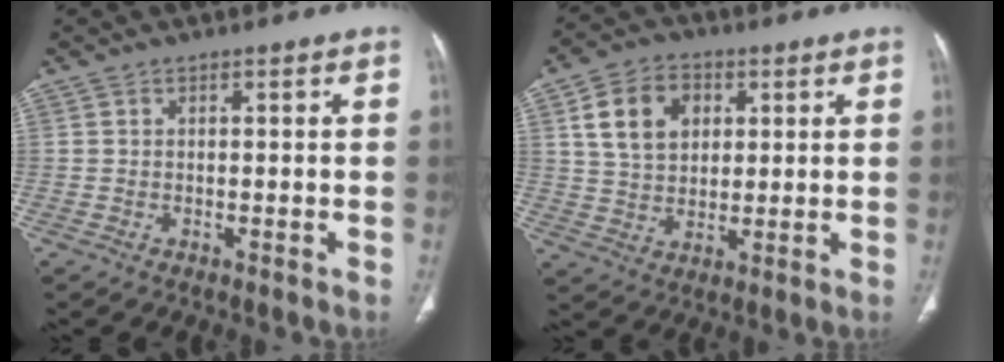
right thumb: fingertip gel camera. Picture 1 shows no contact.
{"total": 10.9, "force": [3.6, 8.1, 6.4], "torque": [-0.085, -0.001, 0.064]}